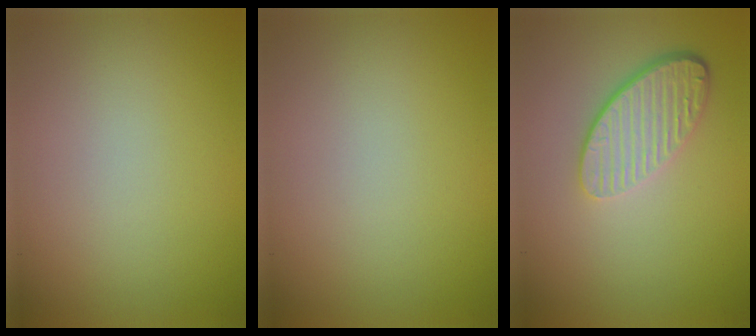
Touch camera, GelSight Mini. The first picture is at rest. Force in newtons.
{"total": 0.0}
{"total": 4.6, "press": 3.4, "slide": 3.1}